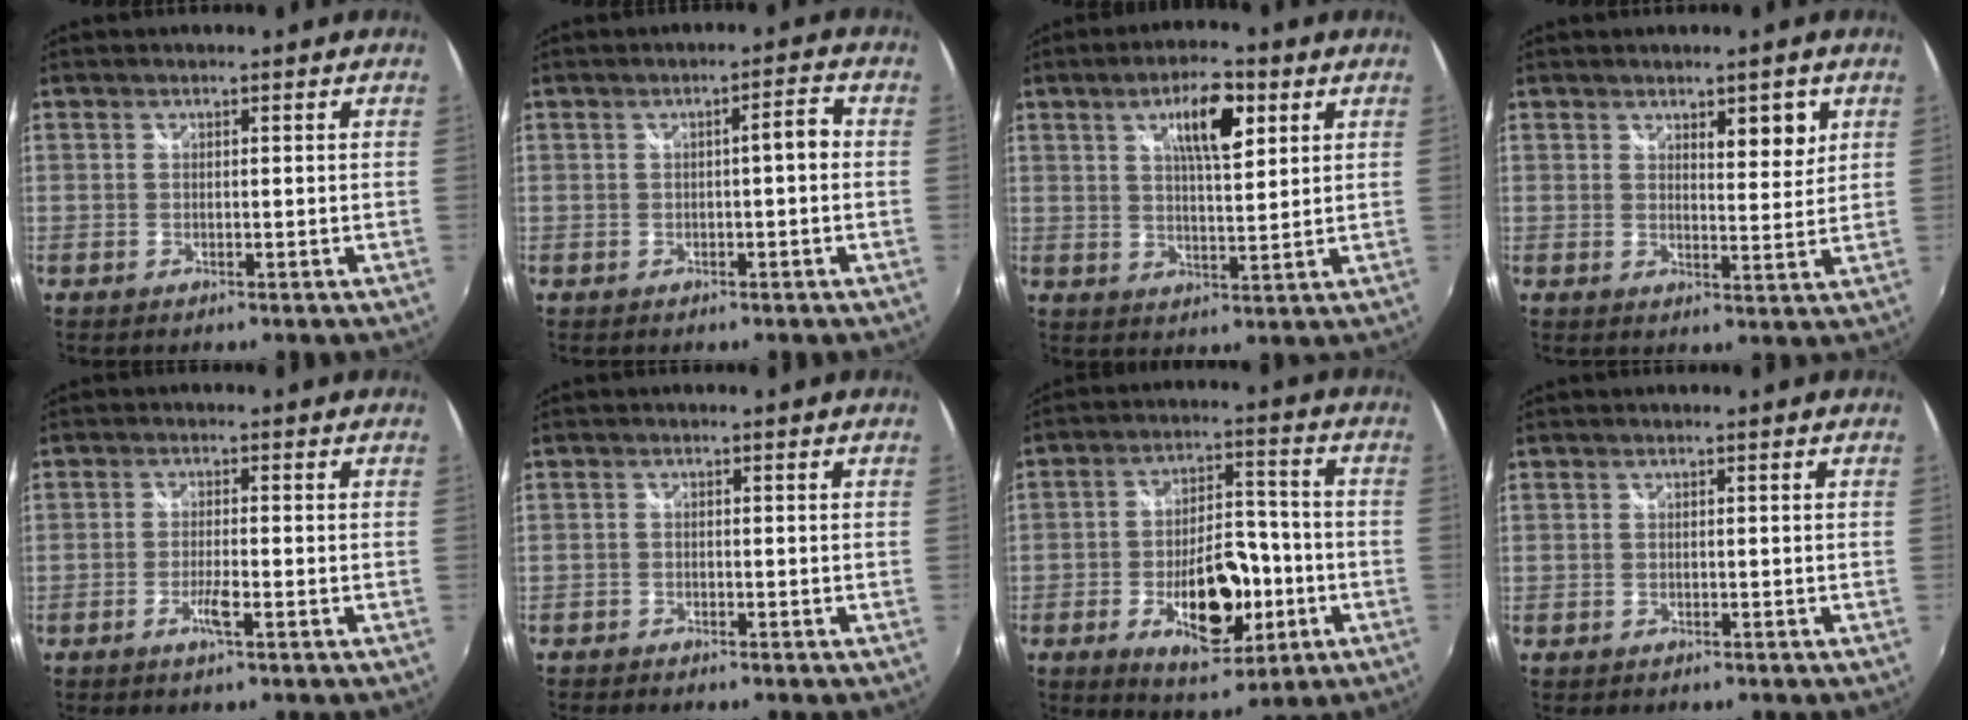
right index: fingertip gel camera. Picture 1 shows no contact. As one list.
[{"total": 3.0, "force": [-0.2, 0.6, 2.9], "torque": [-0.044, 0.011, -0.003]}, {"total": 8.8, "force": [3.9, 2.6, 7.4], "torque": [-0.122, 0.010, 0.064]}, {"total": 4.8, "force": [2.6, 1.7, 3.7], "torque": [-0.044, -0.003, 0.041]}, {"total": 2.6, "force": [-1.3, 0.1, 2.3], "torque": [-0.048, -0.003, -0.025]}, {"total": 1.7, "force": [-1.6, 0.6, 0.0], "torque": [-0.008, -0.006, -0.030]}, {"total": 14.7, "force": [-5.1, 6.7, 12.1], "torque": [-0.205, 0.009, -0.067]}, {"total": 0.6, "force": [-0.4, 0.4, -0.1], "torque": [0.001, -0.004, -0.006]}]